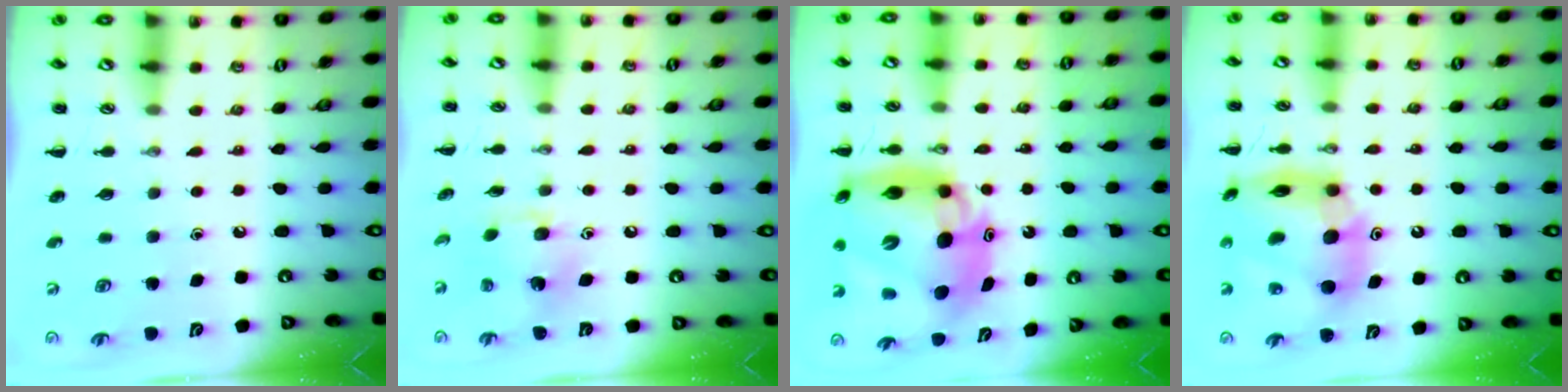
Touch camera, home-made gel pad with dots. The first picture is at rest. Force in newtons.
{"total": 6.6, "press": 6.5, "slide": 0.6}
{"total": 17.1, "press": 16.4, "slide": 5.0}
{"total": 16.8, "press": 16.1, "slide": 4.7}